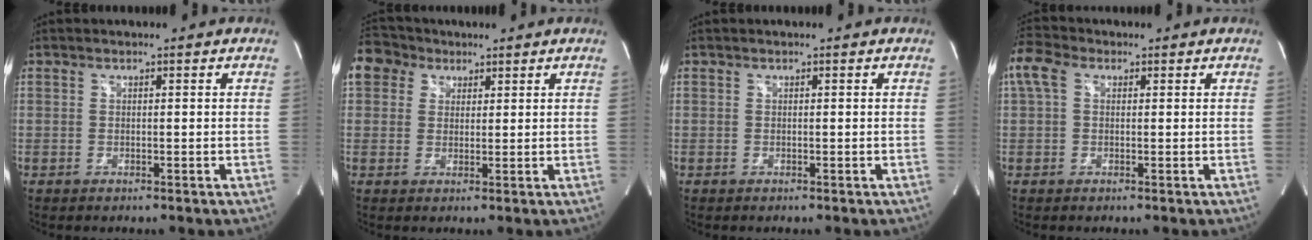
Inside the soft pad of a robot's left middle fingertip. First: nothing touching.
{"total": 7.1, "force": [4.1, 5.6, 1.7], "torque": [-0.040, 0.038, 0.081]}
{"total": 0.0}
{"total": 6.1, "force": [2.2, 4.0, 4.1], "torque": [-0.114, 0.039, 0.043]}